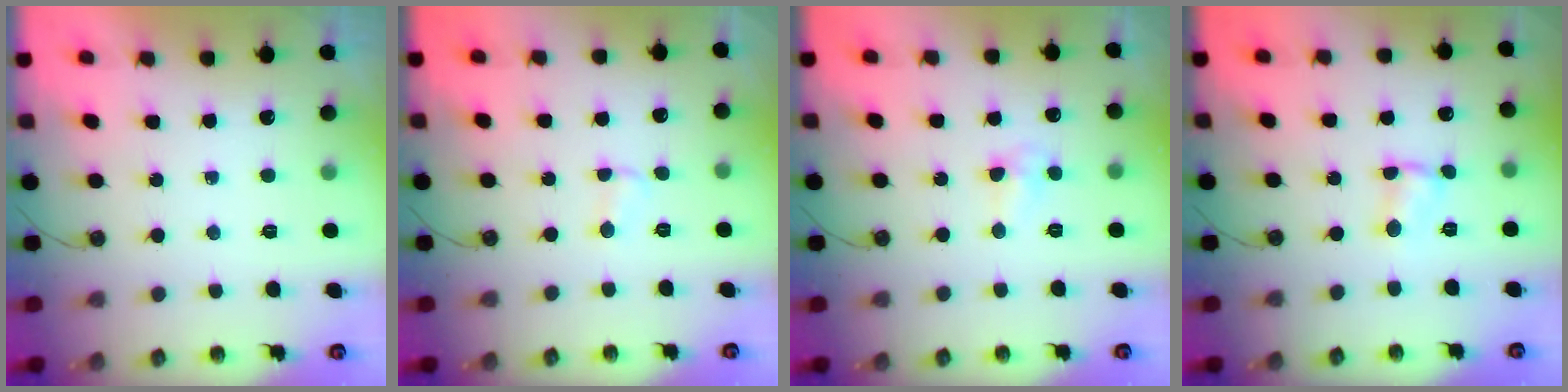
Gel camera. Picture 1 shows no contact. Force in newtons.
{"total": 2.1, "press": 2.1, "slide": 0.2}
{"total": 5.5, "press": 5.5, "slide": 0.7}
{"total": 2.1, "press": 2.1, "slide": 0.3}